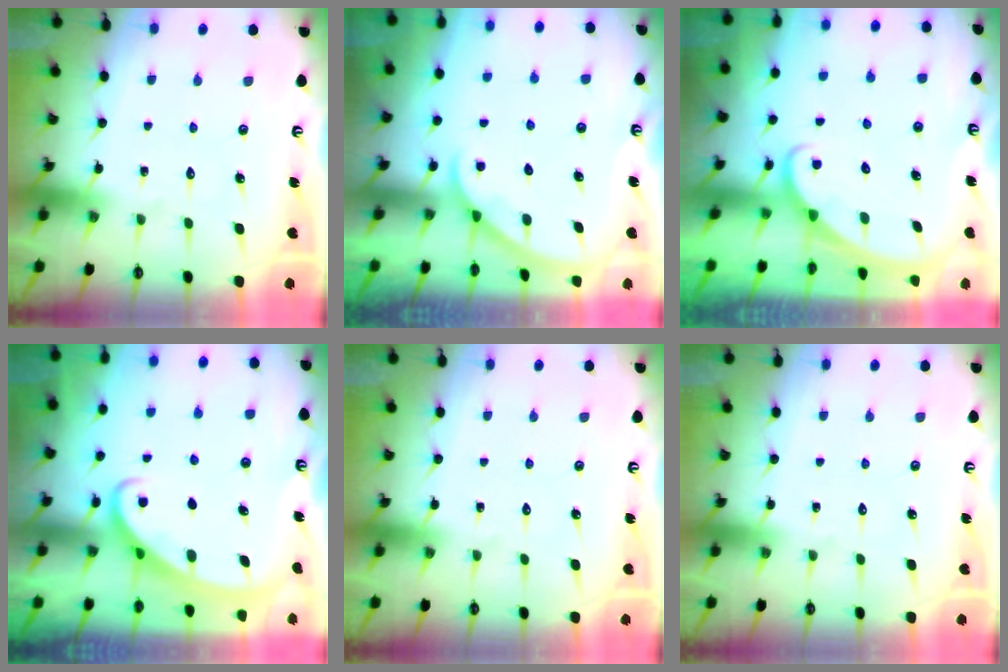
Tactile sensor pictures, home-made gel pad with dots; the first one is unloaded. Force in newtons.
{"total": 1.9, "press": 1.9, "slide": 0.2}
{"total": 1.8, "press": 1.8, "slide": 0.1}
{"total": 2.5, "press": 2.5, "slide": 0.4}
{"total": 0.0}
{"total": 0.0}